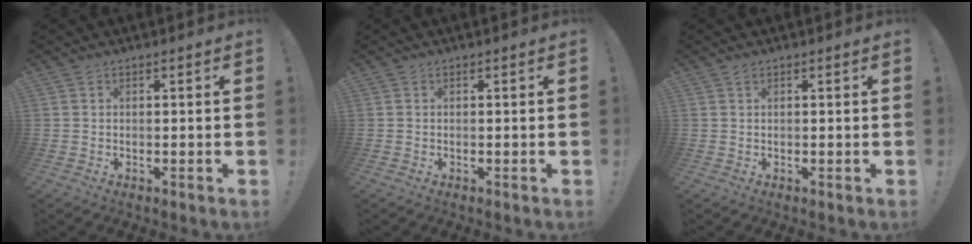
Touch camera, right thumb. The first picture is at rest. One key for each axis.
{"total": 0.0}
{"total": 0.9, "fx": 0.7, "fy": 0.2, "fz": 0.4, "tx": -0.001, "ty": -0.002, "tz": 0.012}